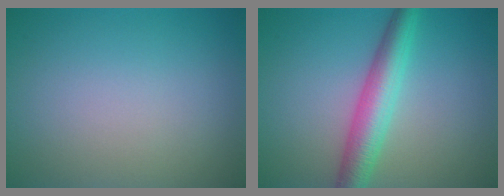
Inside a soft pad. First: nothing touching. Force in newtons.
{"total": 4.9, "press": 4.9, "slide": 0.1}